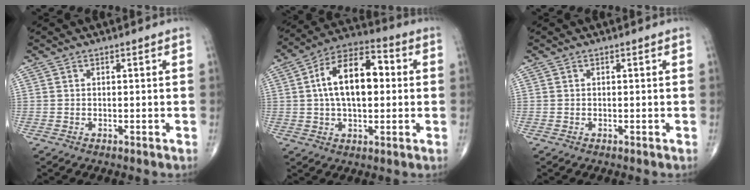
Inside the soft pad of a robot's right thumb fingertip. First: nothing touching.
{"total": 15.2, "force": [1.6, 8.2, 12.6], "torque": [-0.200, 0.028, 0.018]}
{"total": 0.0}